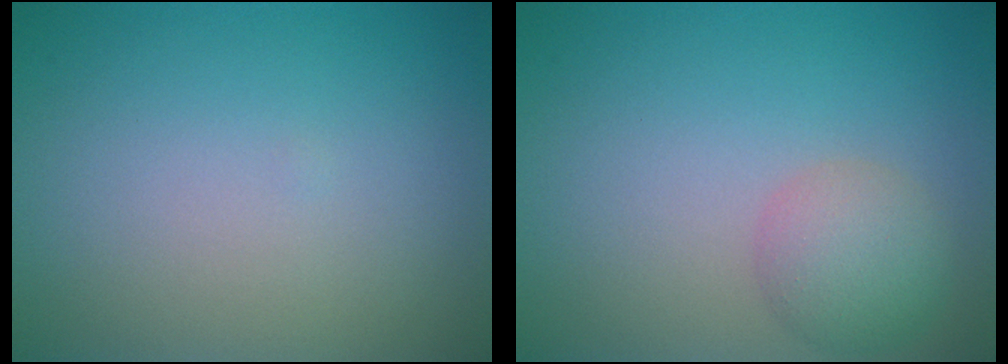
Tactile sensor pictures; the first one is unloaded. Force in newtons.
{"total": 3.1, "press": 3.1, "slide": 0.2}